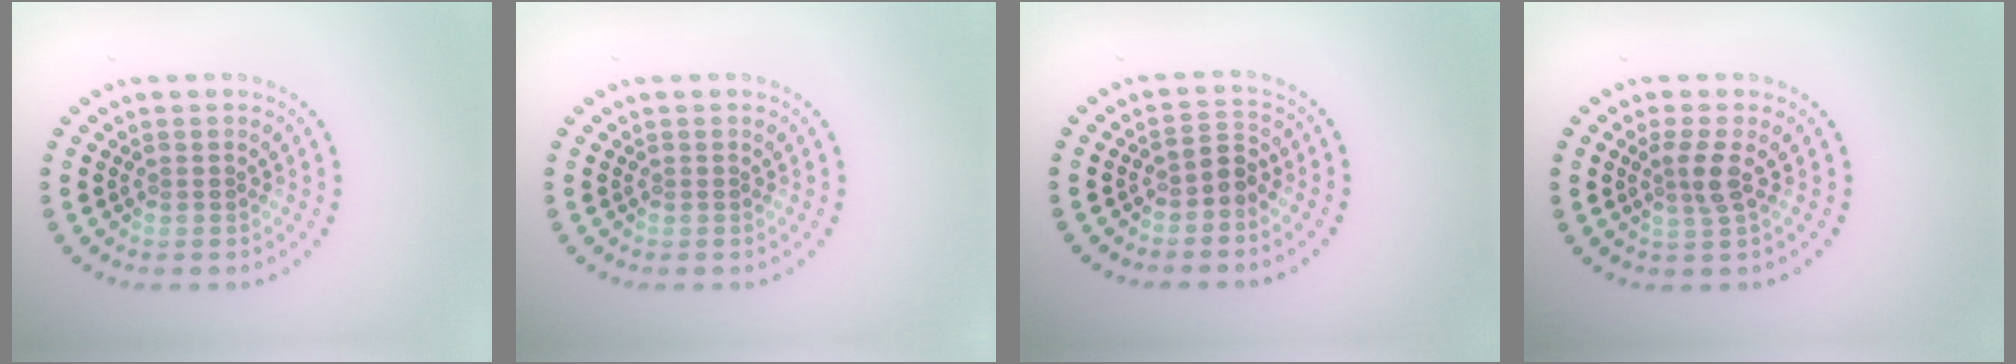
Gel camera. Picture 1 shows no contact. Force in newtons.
{"total": 0.0}
{"total": 1.9, "press": 1.6, "slide": 1.0}
{"total": 2.2, "press": 1.9, "slide": 1.1}